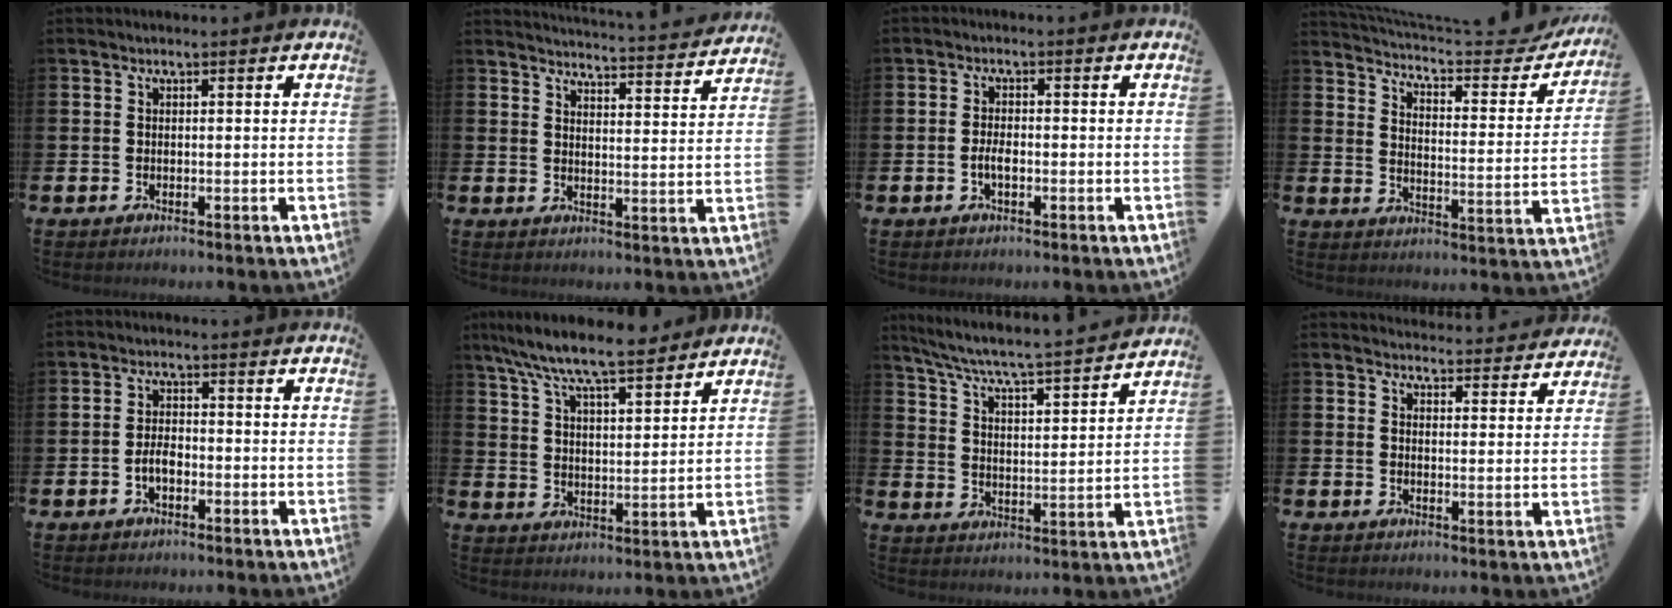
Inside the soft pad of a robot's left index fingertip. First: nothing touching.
{"total": 4.4, "force": [4.3, -0.3, 0.5], "torque": [-0.013, -0.042, 0.070]}
{"total": 2.0, "force": [-0.6, 0.8, 1.7], "torque": [-0.030, 0.001, -0.013]}
{"total": 5.2, "force": [4.9, 0.7, 1.5], "torque": [-0.053, -0.045, 0.076]}
{"total": 2.6, "force": [-1.0, 1.3, 2.0], "torque": [-0.037, 0.005, -0.019]}
{"total": 8.4, "force": [7.9, 0.9, 2.8], "torque": [-0.089, -0.041, 0.142]}
{"total": 6.2, "force": [5.8, 0.0, 2.2], "torque": [-0.073, -0.050, 0.093]}
{"total": 4.0, "force": [3.9, 0.6, -0.1], "torque": [0.002, -0.031, 0.069]}